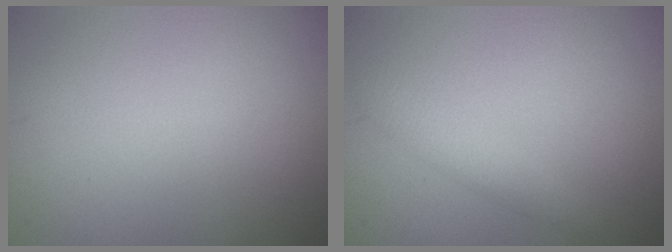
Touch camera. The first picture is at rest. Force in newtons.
{"total": 1.7, "press": 1.7, "slide": 0.1}